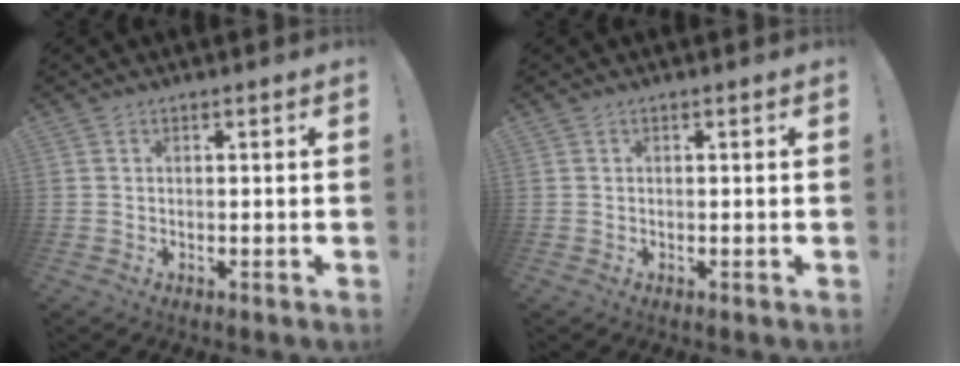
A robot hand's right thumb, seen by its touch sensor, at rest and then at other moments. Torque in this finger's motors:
{"motor_torque": [0.06, -0.10, 0.15, -0.03, 0.00]}